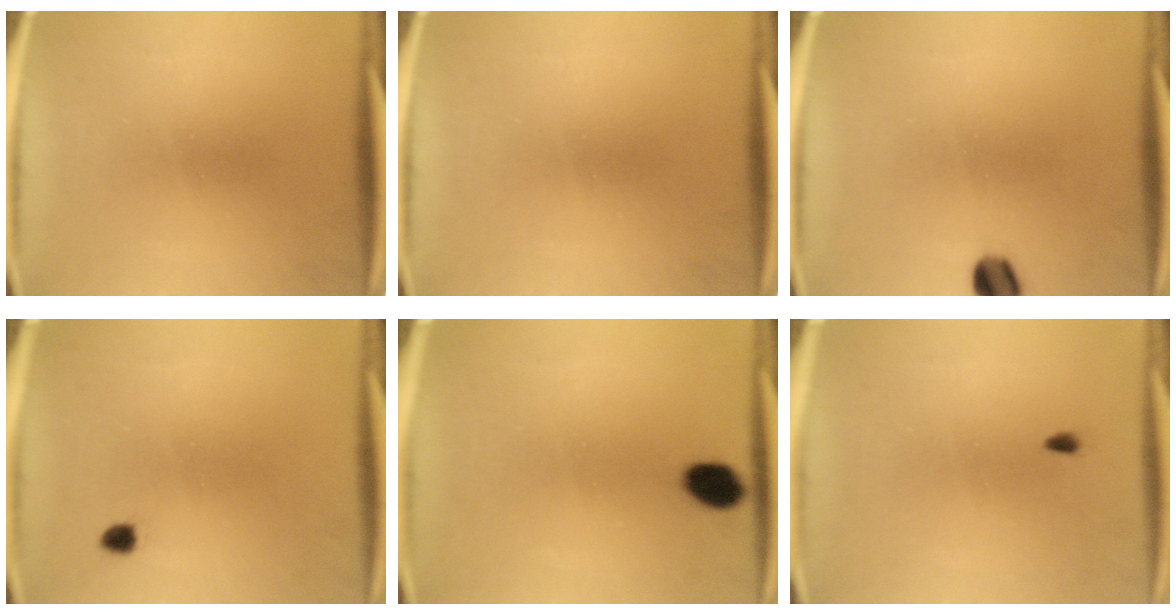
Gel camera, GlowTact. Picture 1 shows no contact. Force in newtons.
{"total": 0.0}
{"total": 4.5}
{"total": 1.3}
{"total": 5.1}
{"total": 0.6}